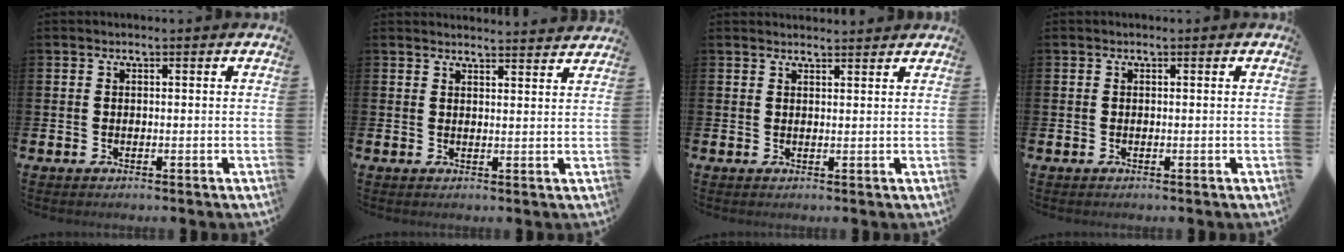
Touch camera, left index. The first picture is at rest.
{"total": 2.7, "force": [2.7, -0.3, -0.1], "torque": [0.010, -0.023, 0.046]}
{"total": 1.8, "force": [1.8, 0.2, 0.0], "torque": [0.009, -0.011, 0.031]}
{"total": 0.0}